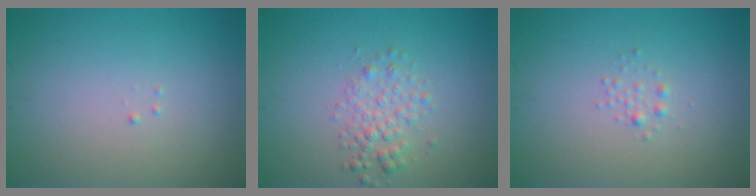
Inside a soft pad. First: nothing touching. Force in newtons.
{"total": 2.3, "press": 2.3, "slide": 0.1}
{"total": 0.8, "press": 0.8, "slide": 0.0}